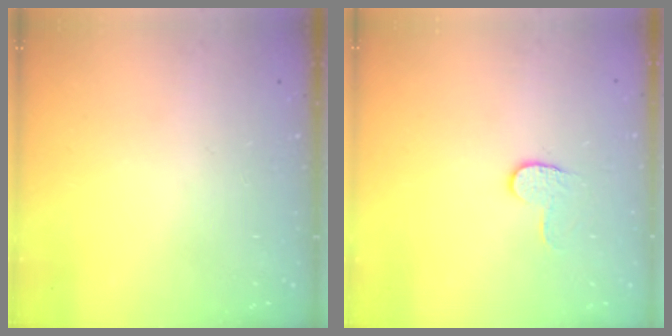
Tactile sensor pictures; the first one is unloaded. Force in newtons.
{"total": 3.8, "press": 3.8, "slide": 0.4}